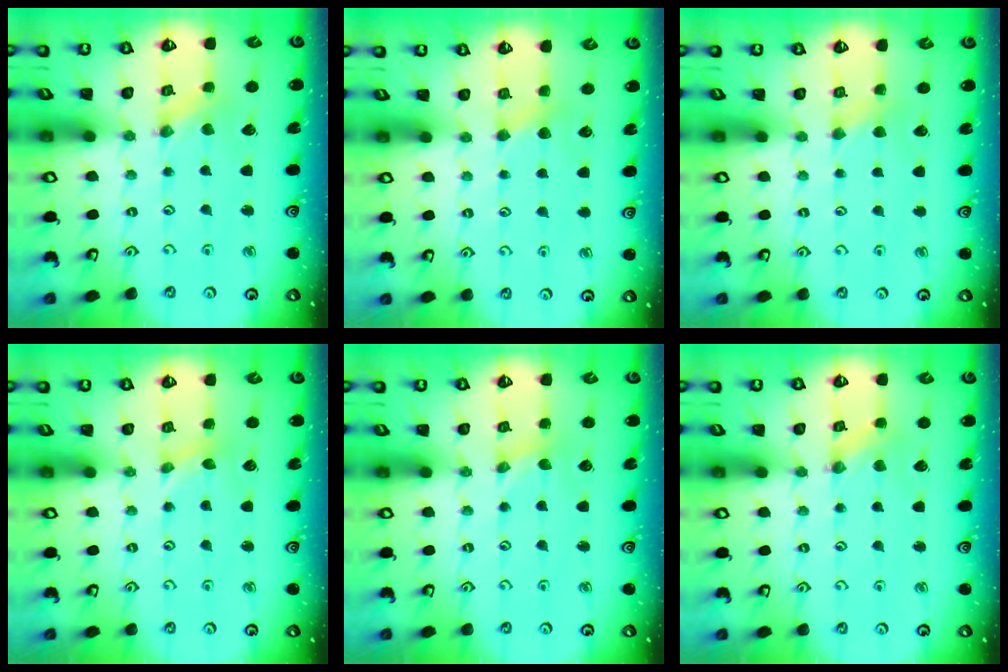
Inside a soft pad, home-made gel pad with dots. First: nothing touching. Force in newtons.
{"total": 3.0, "press": 2.9, "slide": 0.5}
{"total": 2.7, "press": 2.6, "slide": 0.4}
{"total": 0.7, "press": 0.7, "slide": 0.1}
{"total": 0.0}
{"total": 1.2, "press": 1.2, "slide": 0.2}